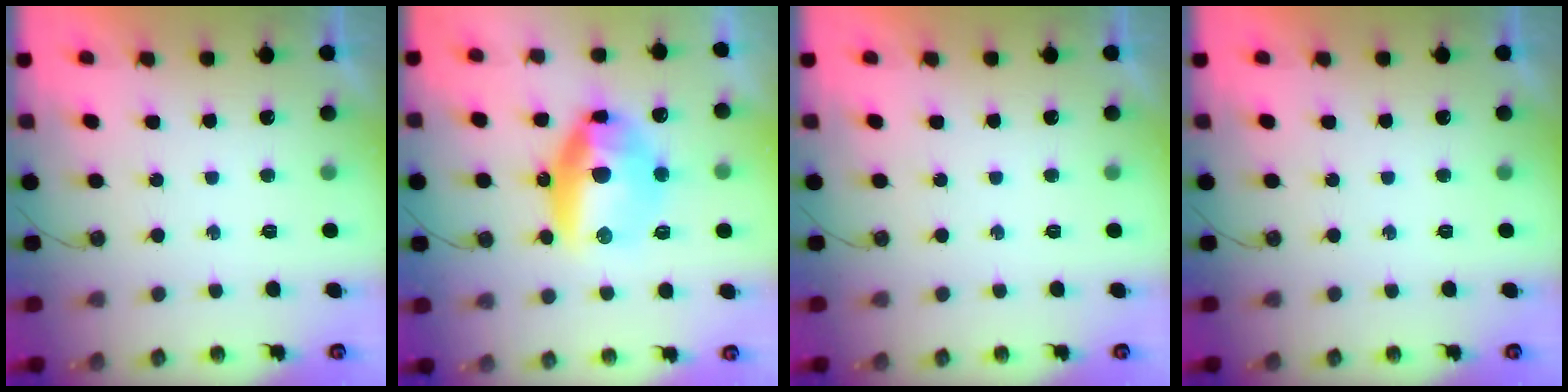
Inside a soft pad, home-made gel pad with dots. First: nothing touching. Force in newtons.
{"total": 14.8, "press": 14.7, "slide": 1.5}
{"total": 0.0}
{"total": 0.0}